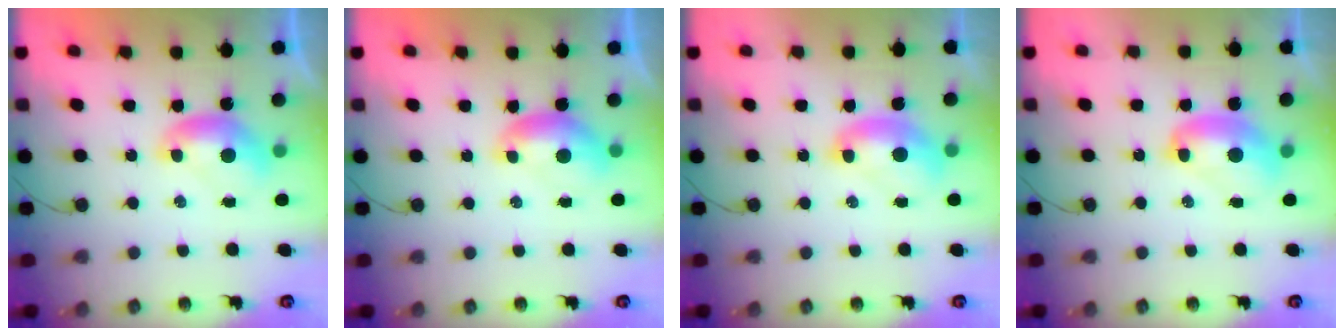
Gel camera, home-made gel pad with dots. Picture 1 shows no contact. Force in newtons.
{"total": 0.0}
{"total": 2.0, "press": 1.9, "slide": 0.4}
{"total": 3.5, "press": 3.4, "slide": 0.4}